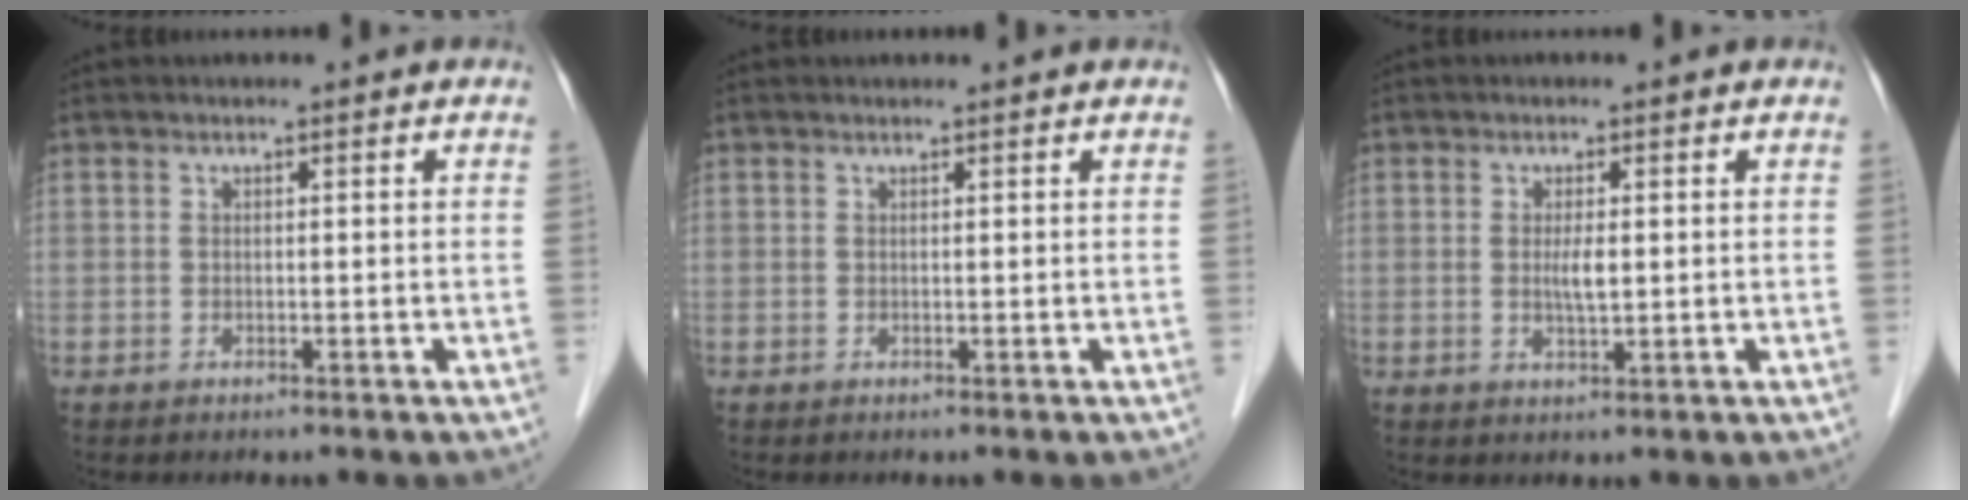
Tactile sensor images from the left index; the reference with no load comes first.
{"total": 1.2, "force": [1.2, 0.1, 0.2], "torque": [-0.010, 0.008, 0.015]}
{"total": 2.3, "force": [0.2, 0.3, 2.3], "torque": [-0.047, -0.003, 0.005]}